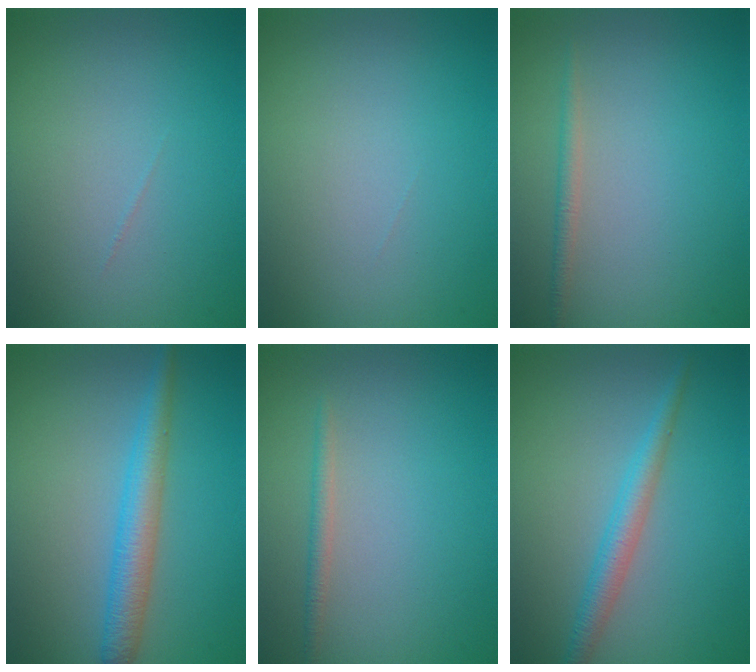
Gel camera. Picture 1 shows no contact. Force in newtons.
{"total": 0.0}
{"total": 1.1, "press": 1.1, "slide": 0.1}
{"total": 3.4, "press": 3.4, "slide": 0.0}
{"total": 1.1, "press": 1.1, "slide": 0.1}
{"total": 2.5, "press": 2.5, "slide": 0.0}